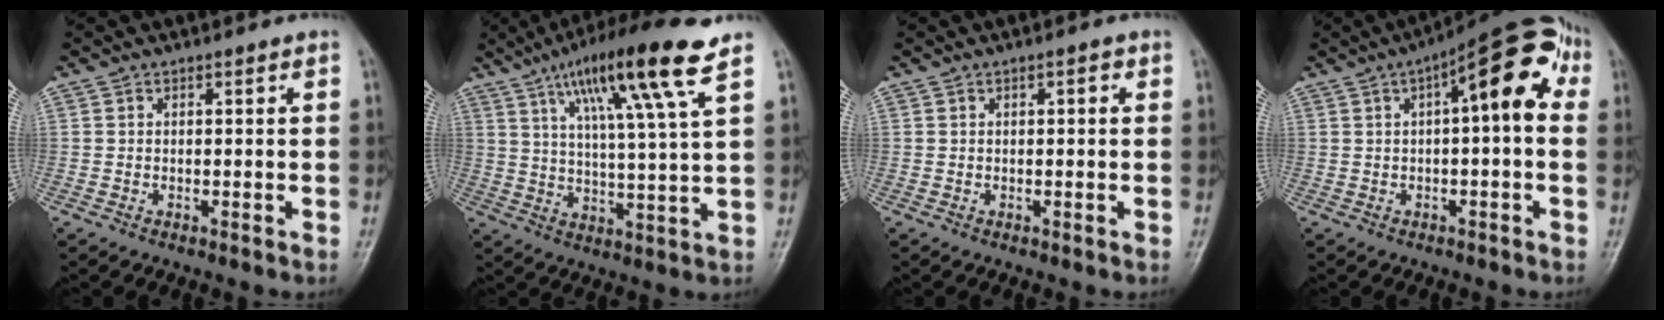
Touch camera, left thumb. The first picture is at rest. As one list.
[{"total": 16.3, "force": [8.9, 1.1, 13.6], "torque": [-0.230, -0.024, 0.147]}, {"total": 1.5, "force": [0.5, 0.6, 1.3], "torque": [-0.017, 0.002, 0.004]}, {"total": 13.2, "force": [3.0, 4.5, 12.1], "torque": [-0.152, 0.039, 0.033]}]